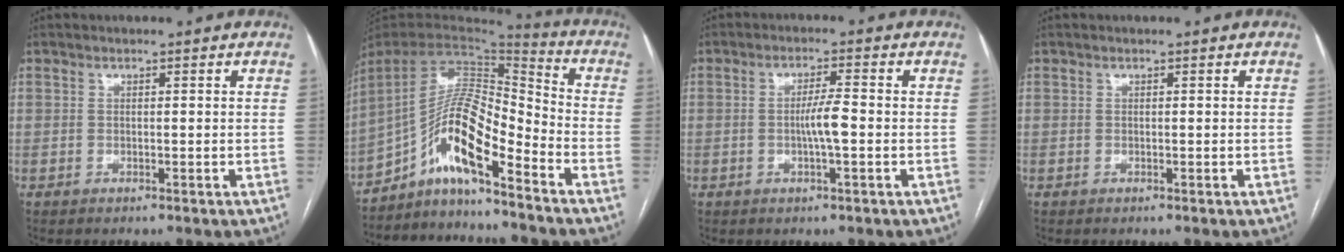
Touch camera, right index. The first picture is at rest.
{"total": 13.1, "force": [-8.4, 2.0, 9.8], "torque": [-0.179, 0.021, -0.150]}
{"total": 4.0, "force": [-0.6, 0.1, 4.0], "torque": [-0.072, -0.001, -0.013]}
{"total": 0.0}